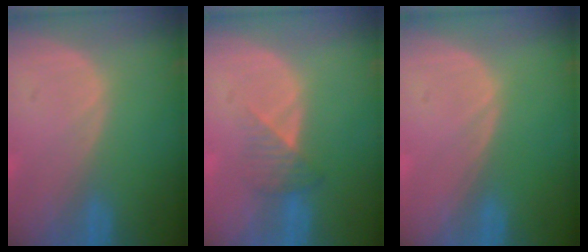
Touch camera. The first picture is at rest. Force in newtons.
{"total": 3.3, "press": 3.0, "slide": 1.5}
{"total": 0.0}